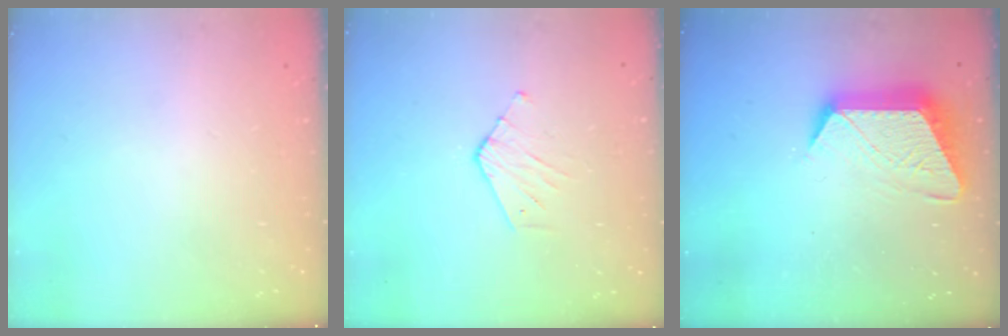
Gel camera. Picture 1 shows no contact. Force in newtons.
{"total": 3.0, "press": 3.0, "slide": 0.3}
{"total": 14.7, "press": 14.6, "slide": 0.8}